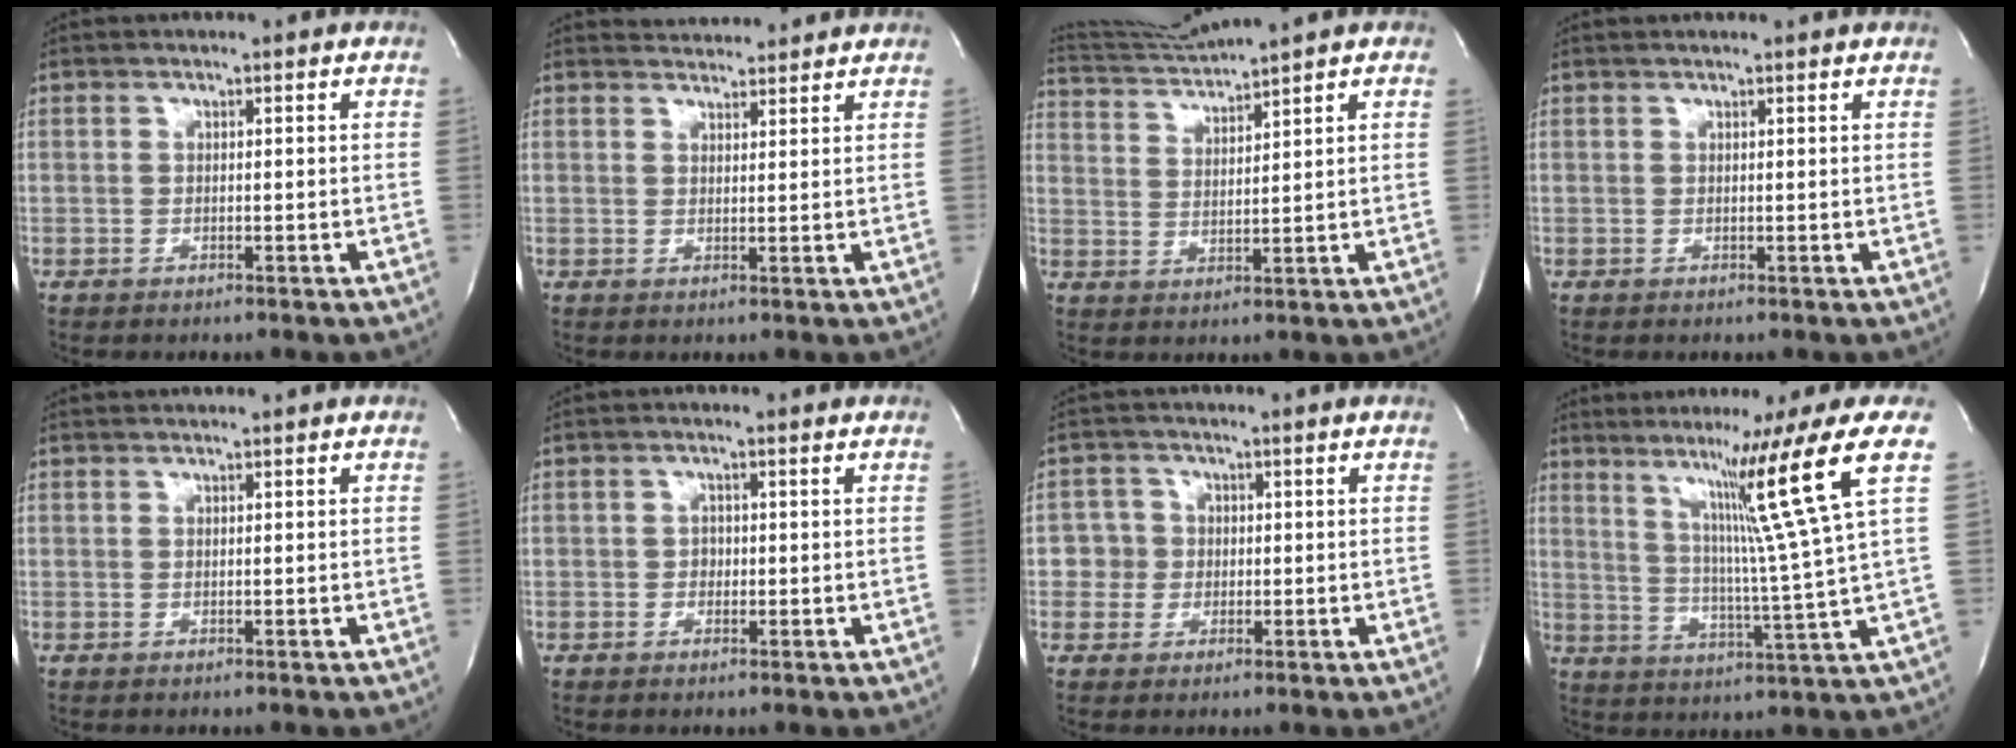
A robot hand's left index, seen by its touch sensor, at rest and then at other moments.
{"total": 4.2, "force": [4.1, 0.4, 0.0], "torque": [-0.011, 0.013, 0.057]}
{"total": 7.1, "force": [6.7, -1.7, 1.5], "torque": [-0.040, 0.008, 0.131]}
{"total": 2.9, "force": [2.7, -0.1, 1.0], "torque": [-0.015, 0.015, 0.029]}
{"total": 1.5, "force": [1.4, -0.3, 0.3], "torque": [-0.004, 0.013, 0.024]}
{"total": 0.9, "force": [-0.2, 0.8, 0.4], "torque": [-0.003, -0.001, -0.006]}
{"total": 3.3, "force": [-0.1, 3.3, -0.1], "torque": [0.014, 0.004, -0.002]}
{"total": 14.6, "force": [7.1, -4.6, 11.9], "torque": [-0.167, -0.039, 0.103]}